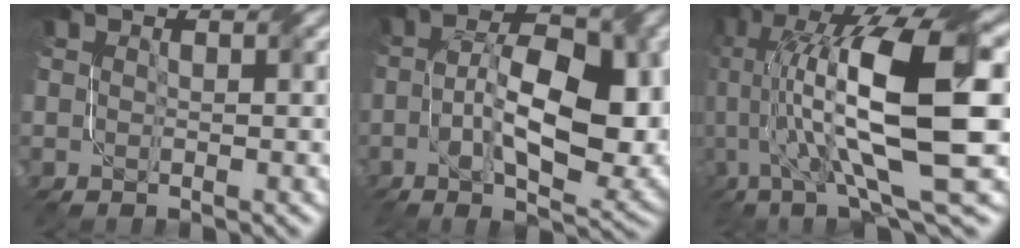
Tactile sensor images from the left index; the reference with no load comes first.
{"total": 12.1, "force": [-1.1, 5.6, 10.6], "torque": [-0.174, 0.000, -0.009]}
{"total": 15.2, "force": [0.6, 3.9, 14.6], "torque": [-0.253, 0.022, 0.021]}